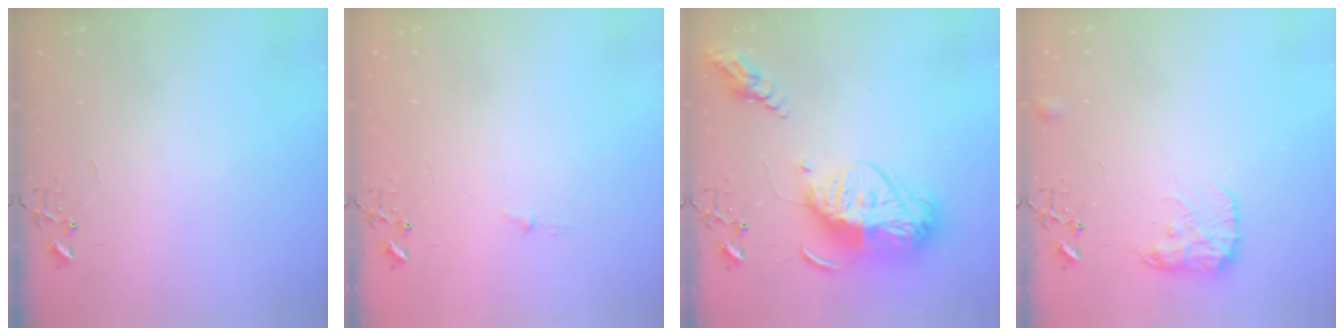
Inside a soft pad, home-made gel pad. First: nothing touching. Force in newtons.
{"total": 3.2, "press": 3.2, "slide": 0.5}
{"total": 20.4, "press": 20.4, "slide": 1.7}
{"total": 12.0, "press": 12.0, "slide": 0.6}